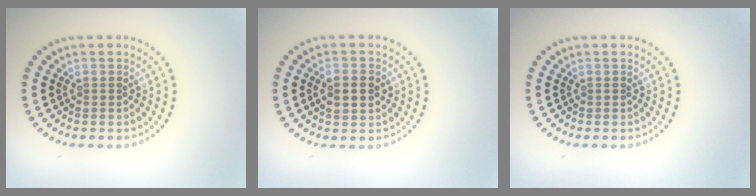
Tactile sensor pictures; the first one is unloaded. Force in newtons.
{"total": 2.5, "press": 2.5, "slide": 0.1}
{"total": 0.0}